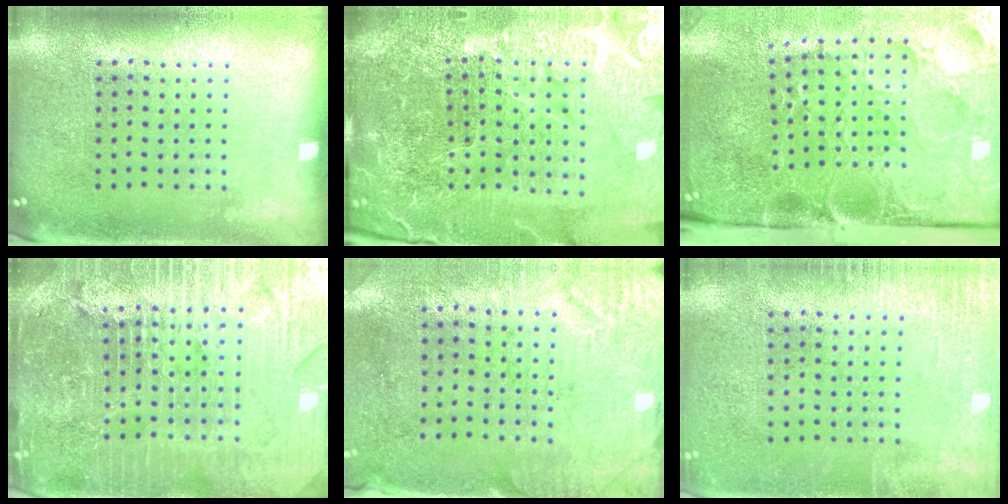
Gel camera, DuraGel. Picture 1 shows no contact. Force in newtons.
{"total": 5.9, "press": 5.4, "slide": 2.3}
{"total": 5.5, "press": 4.2, "slide": 3.5}
{"total": 5.6, "press": 5.0, "slide": 2.5}
{"total": 3.3, "press": 2.6, "slide": 2.0}
{"total": 1.7, "press": 1.7, "slide": 0.3}